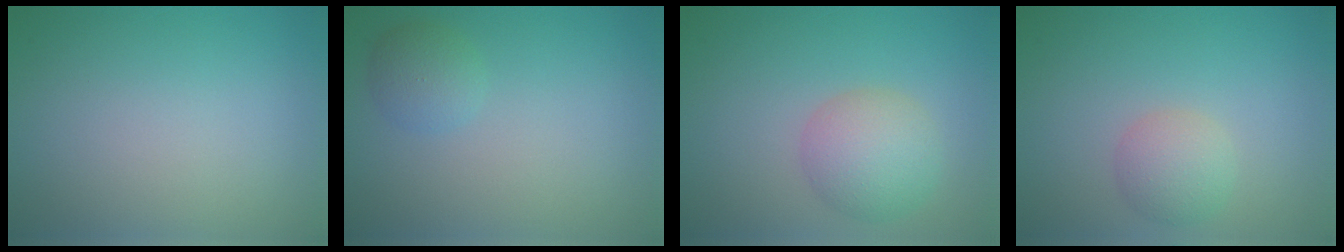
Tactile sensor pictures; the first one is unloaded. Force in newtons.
{"total": 1.8, "press": 1.8, "slide": 0.1}
{"total": 4.2, "press": 4.2, "slide": 0.1}
{"total": 2.6, "press": 2.6, "slide": 0.1}